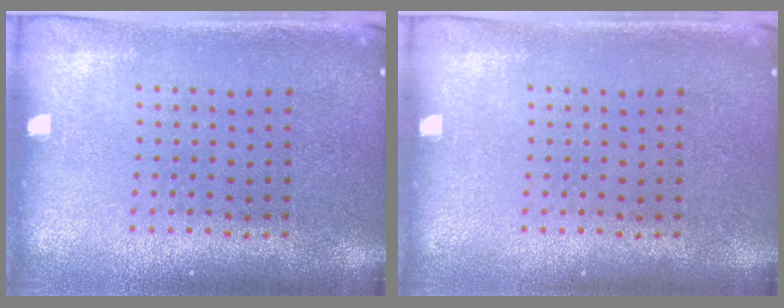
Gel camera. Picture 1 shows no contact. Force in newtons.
{"total": 0.0}